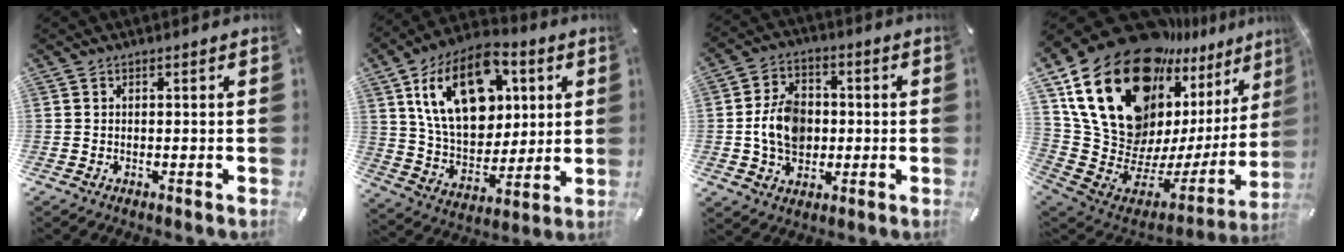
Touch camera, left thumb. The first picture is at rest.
{"total": 21.3, "force": [7.6, 14.5, 13.7], "torque": [-0.252, -0.023, 0.135]}
{"total": 9.9, "force": [-0.7, 7.9, 5.9], "torque": [-0.121, 0.010, -0.013]}
{"total": 28.3, "force": [14.1, 16.7, 18.0], "torque": [-0.276, -0.145, 0.286]}